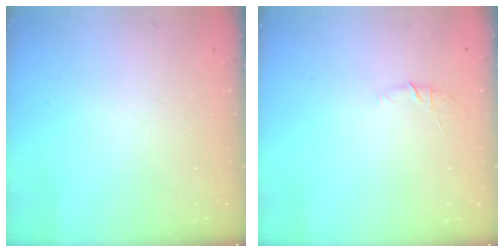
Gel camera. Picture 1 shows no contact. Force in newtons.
{"total": 4.8, "press": 4.7, "slide": 1.2}